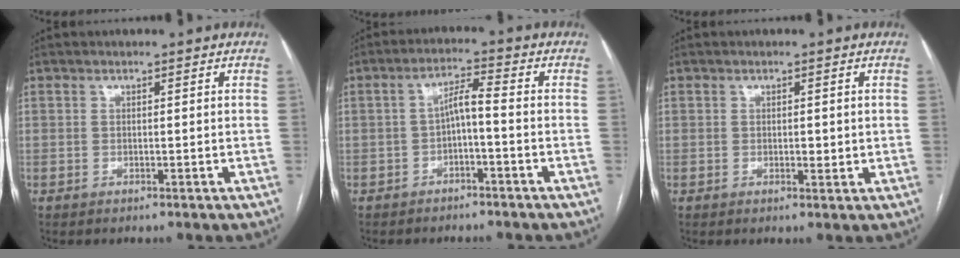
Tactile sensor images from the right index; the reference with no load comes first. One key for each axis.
{"total": 3.9, "fx": -1.1, "fy": 0.5, "fz": 3.7, "tx": -0.067, "ty": 0.017, "tz": -0.018}
{"total": 1.8, "fx": 0.0, "fy": 0.9, "fz": 1.6, "tx": -0.022, "ty": -0.002, "tz": 0.002}